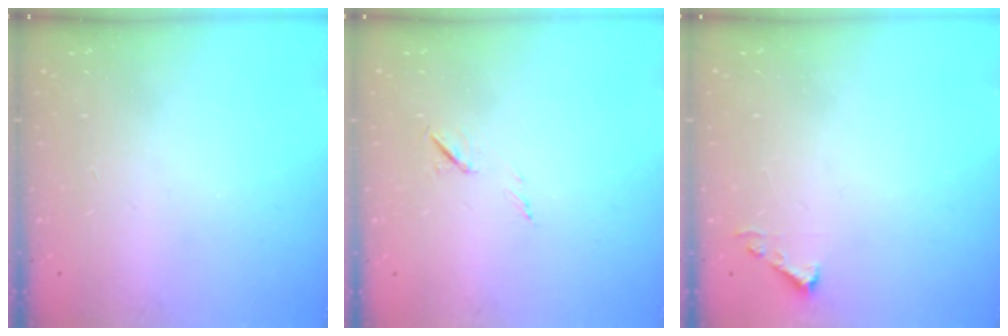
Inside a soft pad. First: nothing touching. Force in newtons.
{"total": 5.5, "press": 5.3, "slide": 1.5}
{"total": 3.7, "press": 3.7, "slide": 0.5}